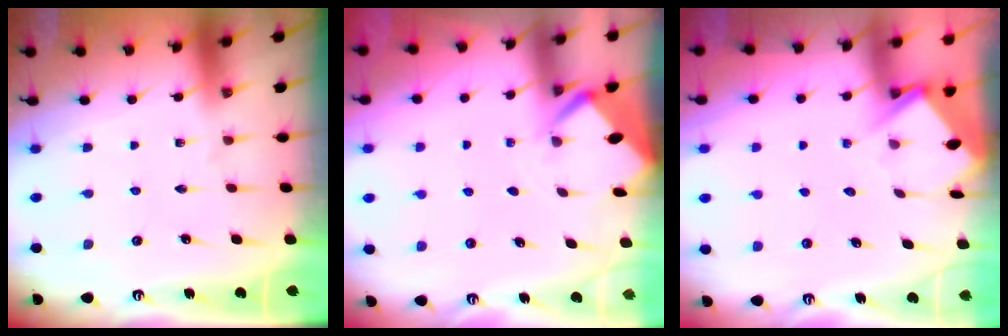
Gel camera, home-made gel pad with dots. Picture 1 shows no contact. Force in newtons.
{"total": 2.9, "press": 2.9, "slide": 0.2}
{"total": 4.0, "press": 3.9, "slide": 0.4}